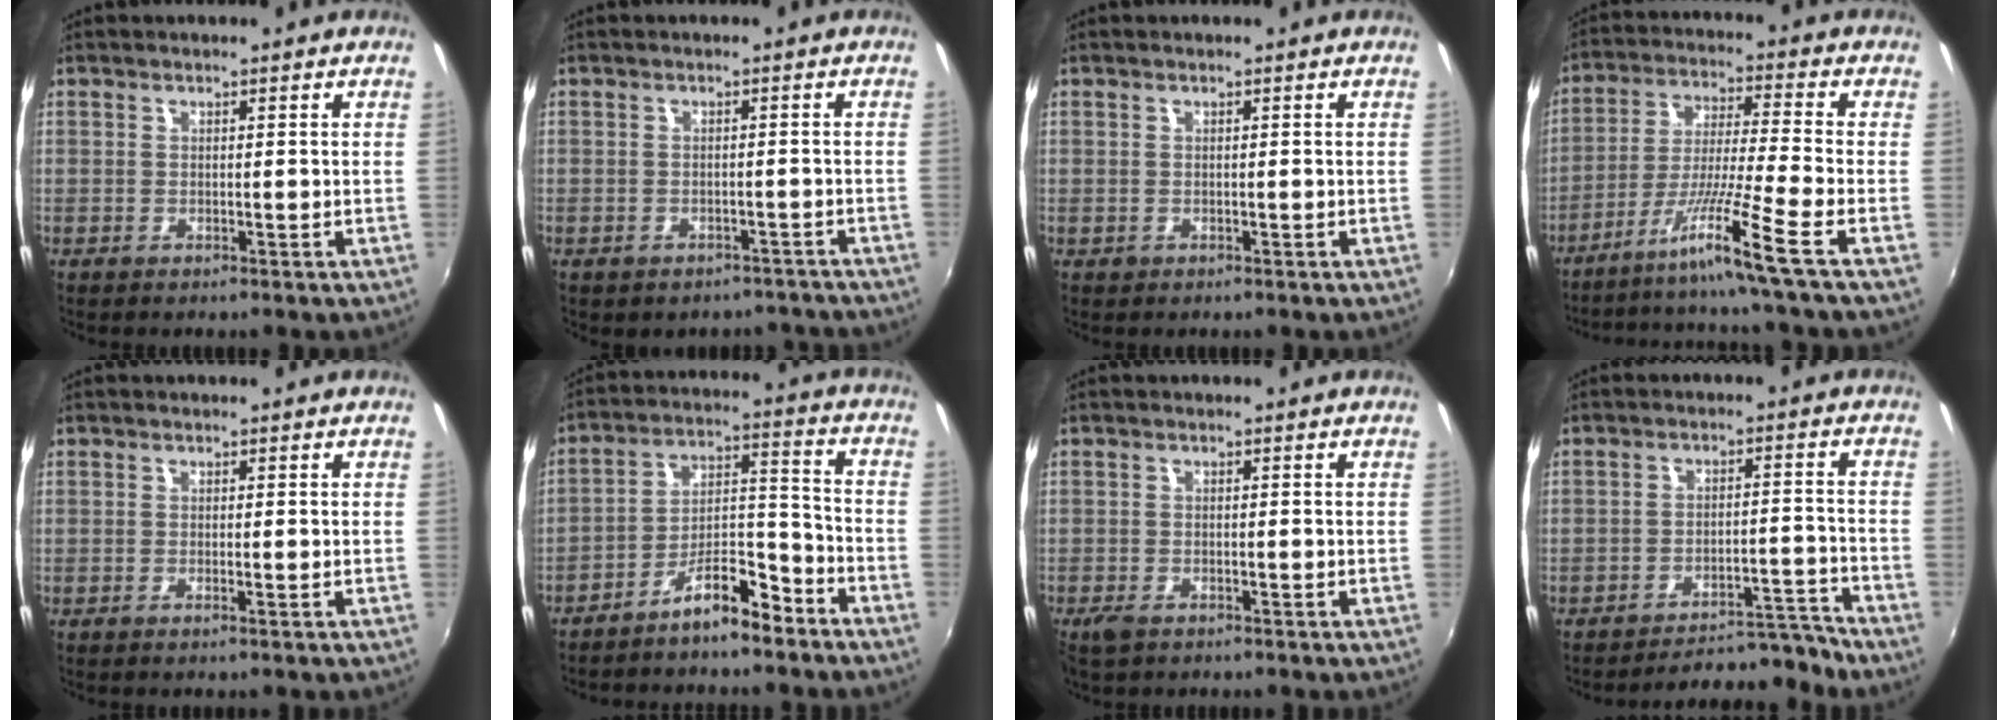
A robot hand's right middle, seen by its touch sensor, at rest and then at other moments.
{"total": 7.2, "force": [-6.1, 3.5, 1.8], "torque": [-0.036, 0.004, -0.060]}
{"total": 0.5, "force": [-0.3, 0.4, 0.1], "torque": [-0.001, -0.003, -0.005]}
{"total": 10.2, "force": [-7.1, -3.7, 6.4], "torque": [-0.134, -0.009, -0.124]}
{"total": 0.6, "force": [-0.2, -0.3, 0.4], "torque": [-0.006, 0.000, -0.004]}
{"total": 9.2, "force": [-7.2, 2.4, 5.2], "torque": [-0.094, 0.038, -0.116]}
{"total": 2.6, "force": [-1.9, 1.2, 1.3], "torque": [-0.033, -0.007, -0.038]}
{"total": 10.9, "force": [-10.7, 0.9, 1.9], "torque": [-0.035, 0.028, -0.144]}